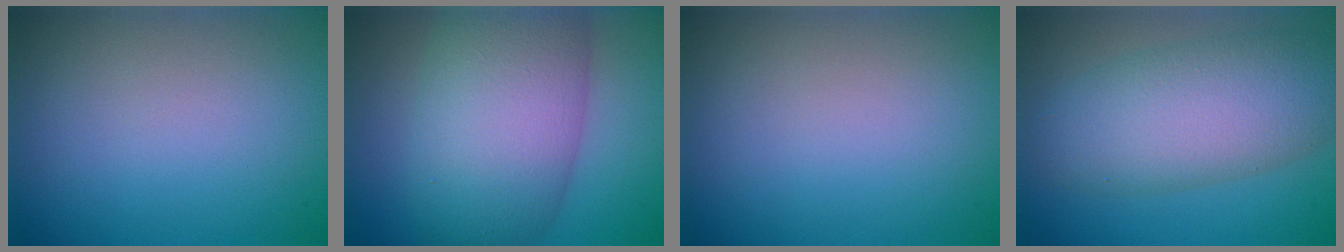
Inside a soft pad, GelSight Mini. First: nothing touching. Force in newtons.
{"total": 11.0, "press": 11.0, "slide": 0.6}
{"total": 0.0}
{"total": 8.1, "press": 8.1, "slide": 0.2}